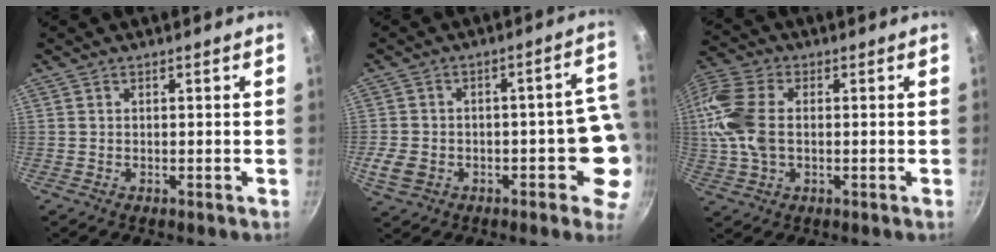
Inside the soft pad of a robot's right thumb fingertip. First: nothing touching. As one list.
[{"total": 10.7, "force": [-2.4, 7.0, 7.7], "torque": [-0.053, 0.026, -0.036]}, {"total": 14.7, "force": [0.7, 9.6, 11.1], "torque": [-0.244, 0.019, 0.002]}]